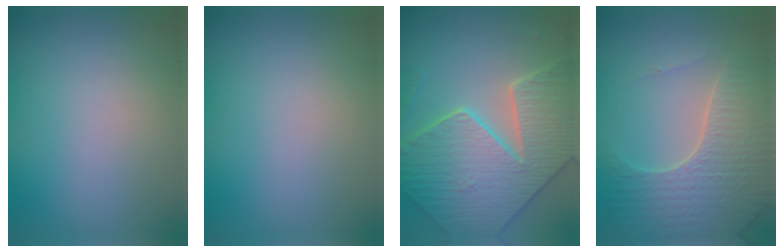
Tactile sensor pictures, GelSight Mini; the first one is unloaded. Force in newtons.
{"total": 0.0}
{"total": 7.6, "press": 6.6, "slide": 3.9}
{"total": 5.0, "press": 4.5, "slide": 2.3}